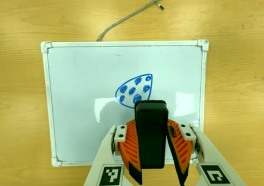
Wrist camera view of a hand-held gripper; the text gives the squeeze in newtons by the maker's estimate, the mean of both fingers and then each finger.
{"total": 8.7, "left": 7.1, "right": 10.2}